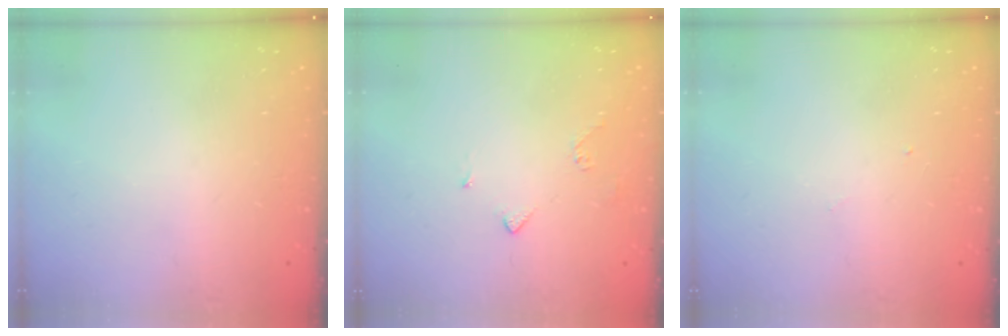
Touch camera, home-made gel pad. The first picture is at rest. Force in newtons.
{"total": 3.3, "press": 3.3, "slide": 0.5}
{"total": 3.0, "press": 3.0, "slide": 0.4}